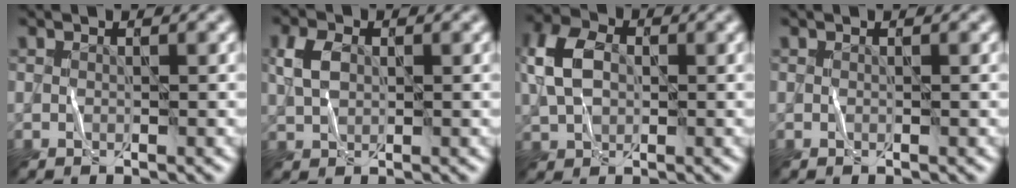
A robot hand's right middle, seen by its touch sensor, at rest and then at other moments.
{"total": 2.8, "force": [0.5, 2.0, 1.8], "torque": [-0.045, 0.007, 0.007]}
{"total": 5.8, "force": [0.6, 4.3, 3.9], "torque": [-0.101, 0.015, 0.004]}
{"total": 0.0}